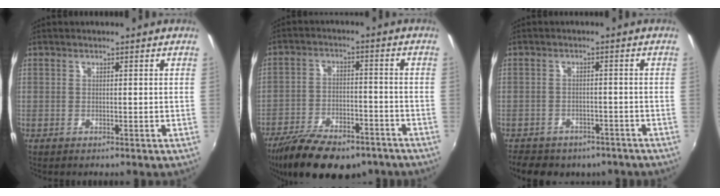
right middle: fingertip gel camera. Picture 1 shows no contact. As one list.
[{"total": 18.4, "force": [-13.6, 7.2, 10.0], "torque": [-0.204, -0.034, -0.209]}, {"total": 11.3, "force": [-8.3, 6.1, 4.6], "torque": [-0.112, -0.011, -0.109]}]